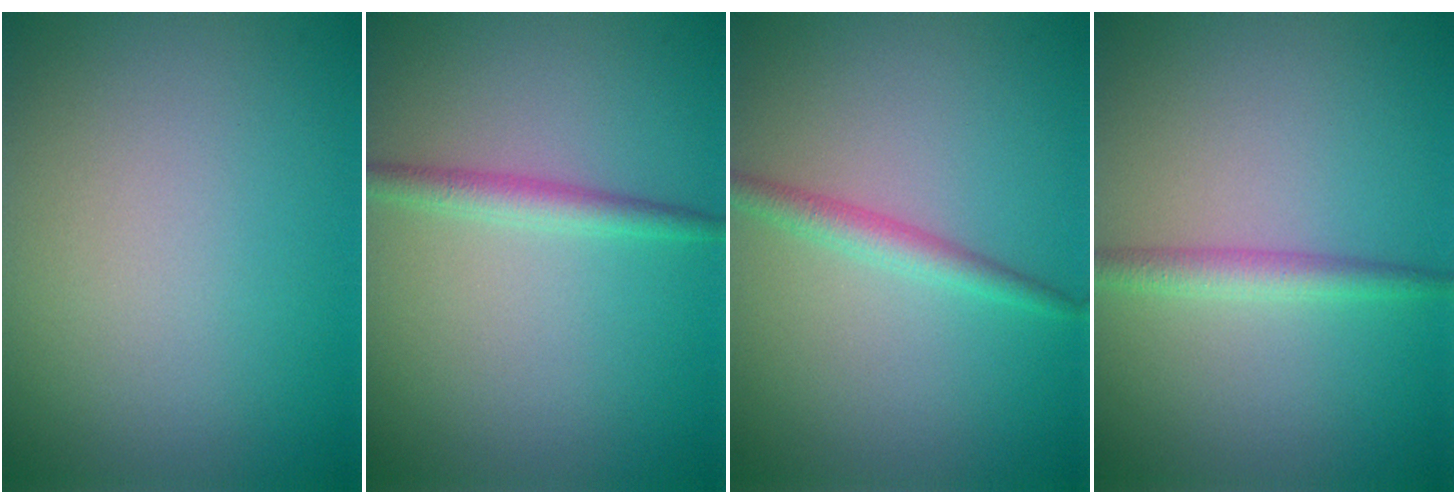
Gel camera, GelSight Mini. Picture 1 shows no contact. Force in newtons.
{"total": 2.0, "press": 2.0, "slide": 0.0}
{"total": 1.9, "press": 1.9, "slide": 0.0}
{"total": 1.9, "press": 1.9, "slide": 0.1}